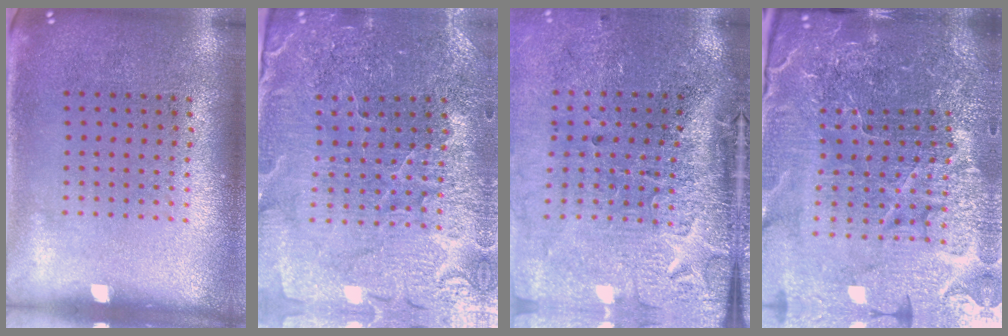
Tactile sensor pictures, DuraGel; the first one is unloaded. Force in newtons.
{"total": 3.3, "press": 3.3, "slide": 0.3}
{"total": 4.5, "press": 3.6, "slide": 2.8}
{"total": 6.4, "press": 5.7, "slide": 2.9}